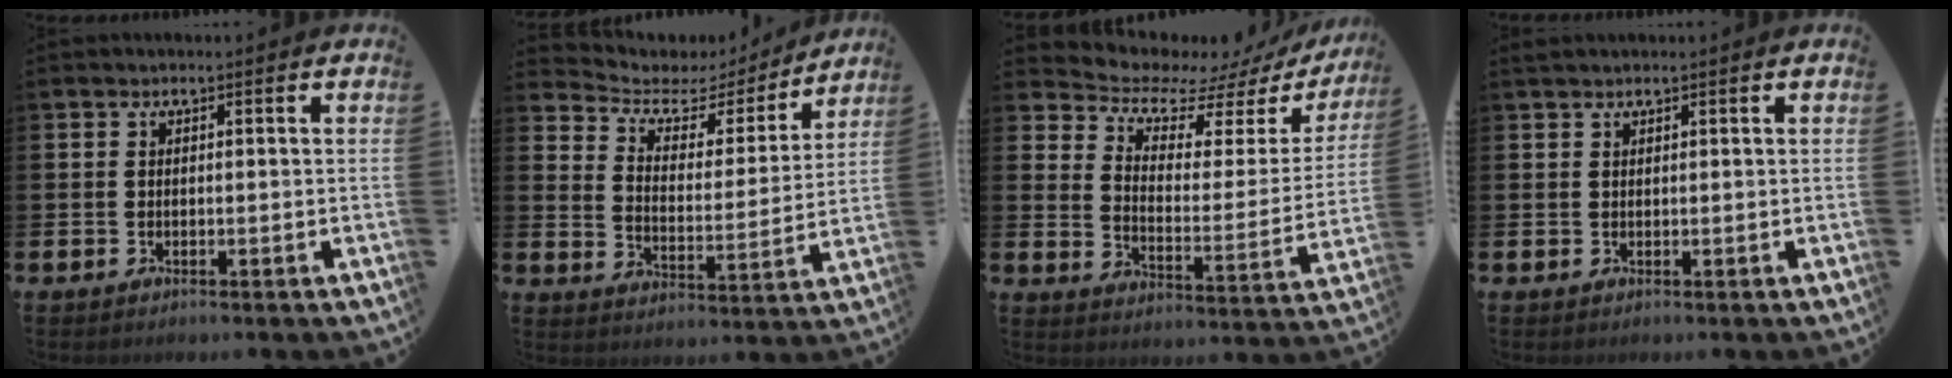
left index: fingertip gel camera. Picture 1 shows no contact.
{"total": 5.2, "force": [4.2, 2.5, 1.6], "torque": [-0.055, -0.034, 0.063]}
{"total": 7.1, "force": [6.4, 2.5, 1.5], "torque": [-0.066, -0.057, 0.108]}
{"total": 0.9, "force": [0.9, 0.1, 0.3], "torque": [-0.005, 0.002, 0.016]}